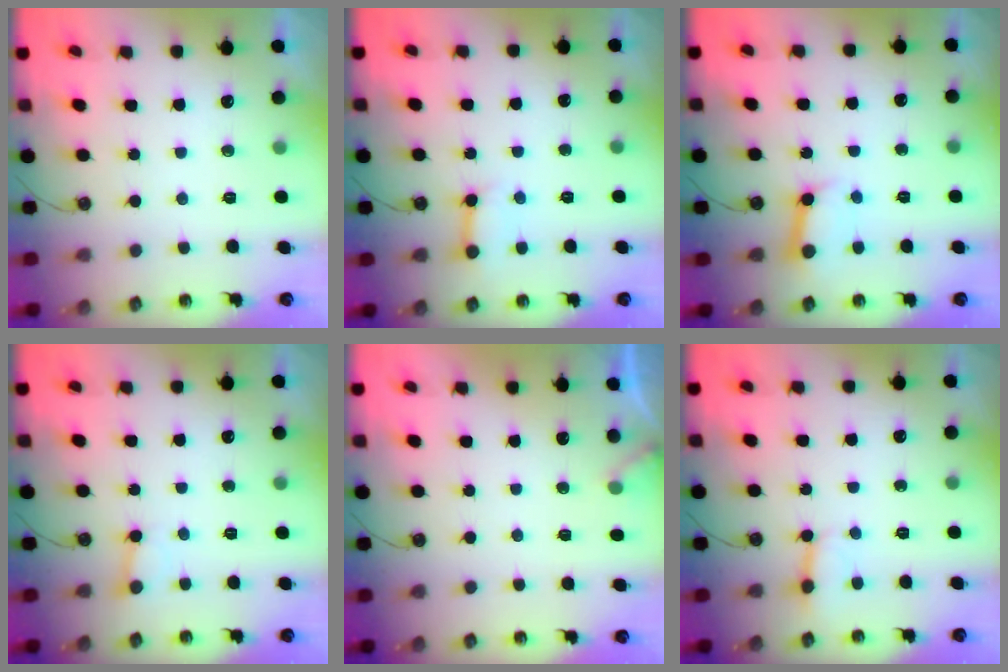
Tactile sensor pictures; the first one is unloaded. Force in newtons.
{"total": 6.8, "press": 6.8, "slide": 0.8}
{"total": 7.5, "press": 7.5, "slide": 0.9}
{"total": 4.9, "press": 4.8, "slide": 0.6}
{"total": 3.4, "press": 3.4, "slide": 0.1}
{"total": 2.8, "press": 2.8, "slide": 0.2}